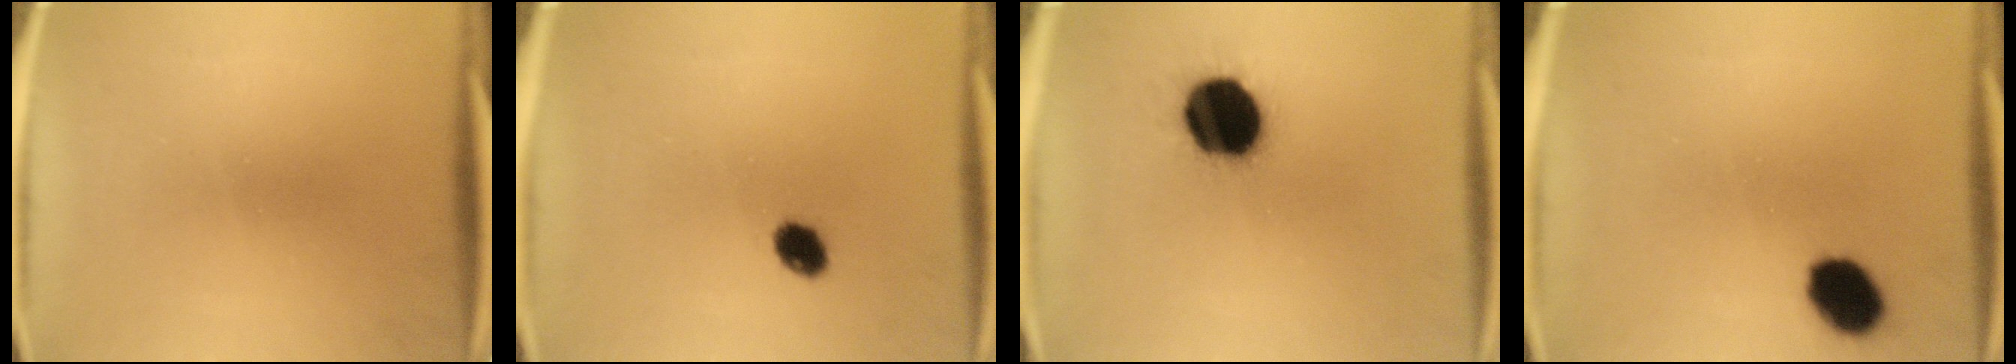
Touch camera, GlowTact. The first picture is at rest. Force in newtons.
{"total": 4.0}
{"total": 18.0}
{"total": 8.4}